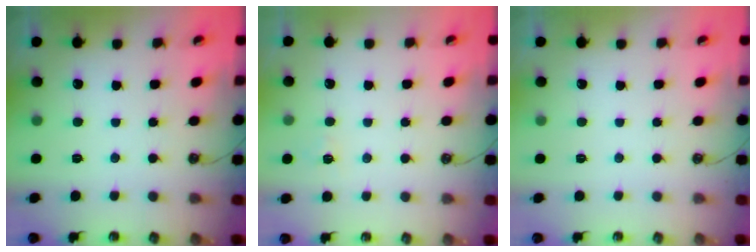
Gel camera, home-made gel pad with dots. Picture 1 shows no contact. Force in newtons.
{"total": 3.3, "press": 3.2, "slide": 0.4}
{"total": 0.0}